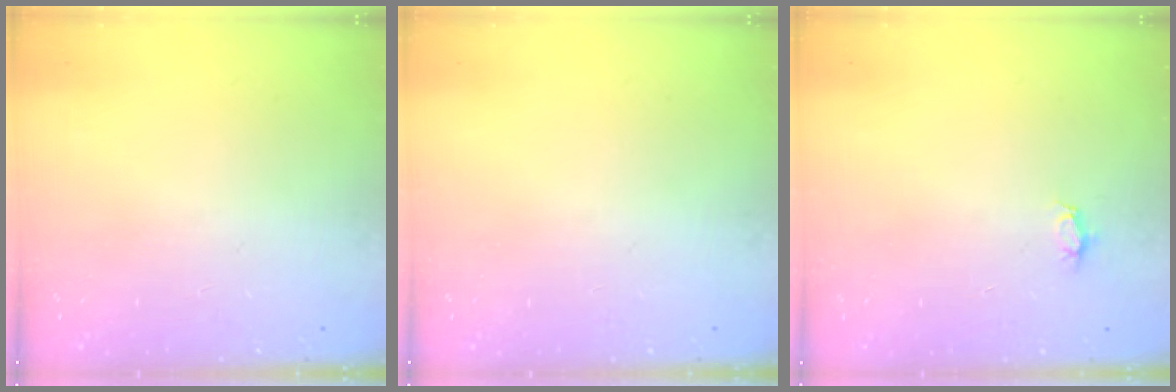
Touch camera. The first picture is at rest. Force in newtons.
{"total": 0.0}
{"total": 2.8, "press": 2.8, "slide": 0.4}